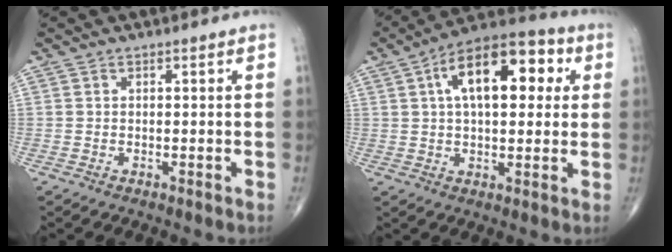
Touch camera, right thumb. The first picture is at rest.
{"total": 17.0, "force": [4.6, 8.5, 14.0], "torque": [-0.190, 0.025, 0.062]}